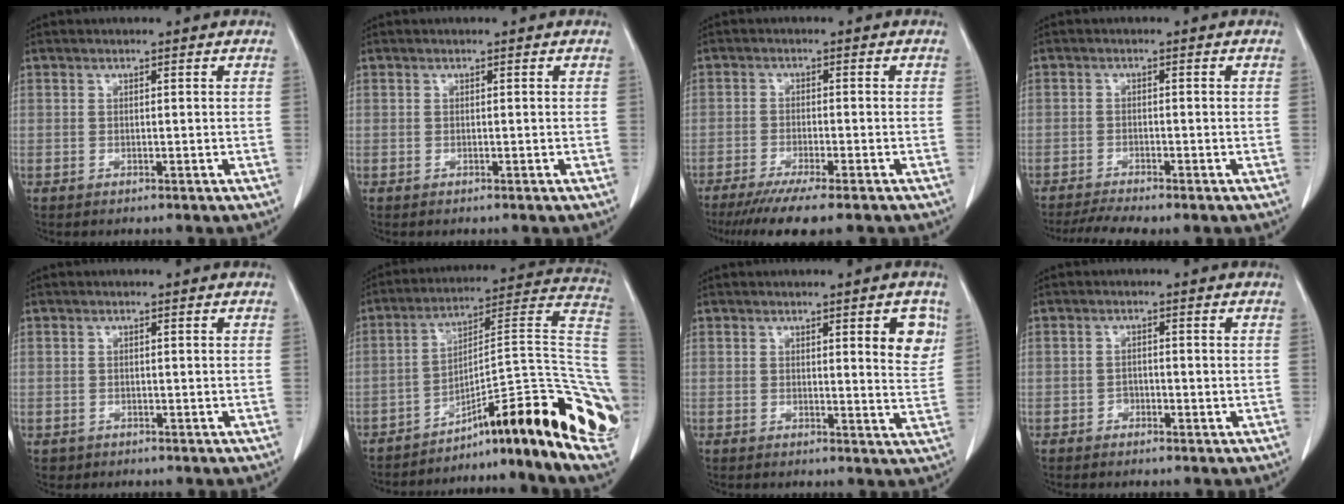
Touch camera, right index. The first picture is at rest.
{"total": 0.0}
{"total": 10.0, "force": [-8.1, 0.4, 6.0], "torque": [-0.076, -0.021, -0.125]}
{"total": 5.1, "force": [-4.5, 0.2, 2.5], "torque": [-0.039, -0.005, -0.072]}
{"total": 1.2, "force": [-0.4, 1.1, 0.1], "torque": [-0.003, 0.003, -0.002]}
{"total": 27.9, "force": [-13.0, 4.0, 24.4], "torque": [-0.224, 0.031, -0.184]}
{"total": 5.5, "force": [2.4, 1.1, 4.8], "torque": [-0.044, -0.011, 0.023]}
{"total": 1.2, "force": [-0.7, 0.9, 0.3], "torque": [0.000, 0.005, -0.012]}